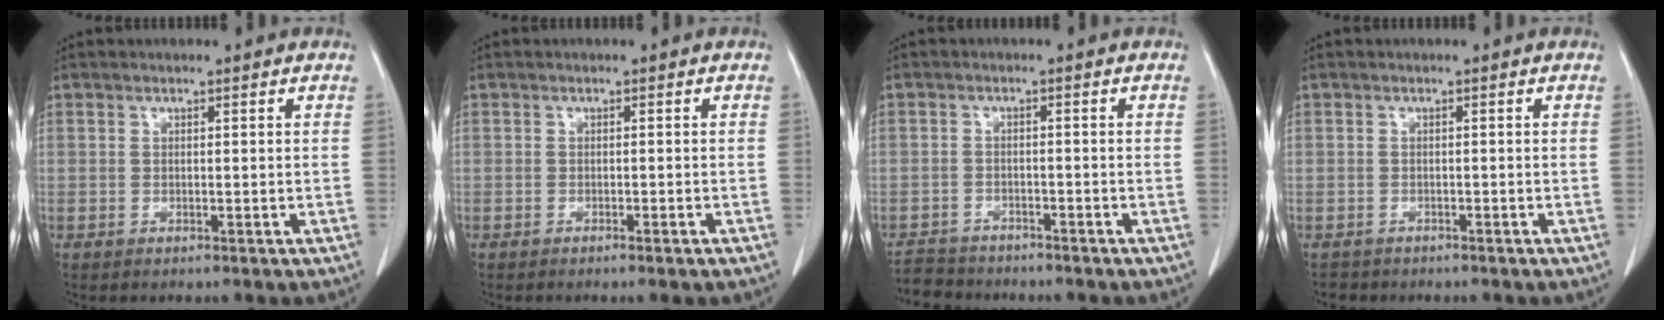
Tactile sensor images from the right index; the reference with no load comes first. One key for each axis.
{"total": 1.2, "fx": -0.9, "fy": 0.0, "fz": 0.8, "tx": -0.016, "ty": -0.002, "tz": -0.010}
{"total": 5.4, "fx": -5.1, "fy": 1.8, "fz": -0.2, "tx": 0.006, "ty": -0.009, "tz": -0.091}
{"total": 1.8, "fx": -1.4, "fy": 1.0, "fz": -0.3, "tx": -0.008, "ty": 0.001, "tz": -0.026}